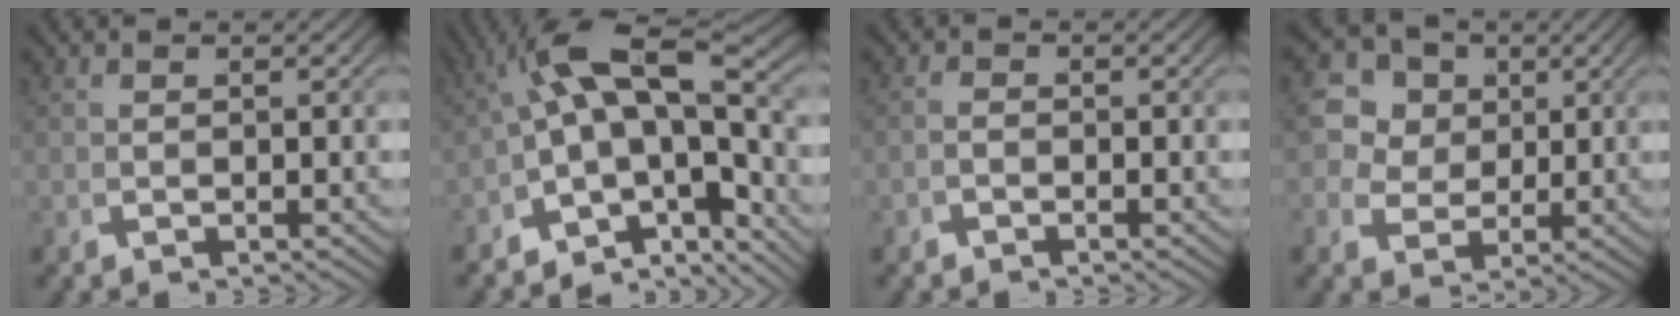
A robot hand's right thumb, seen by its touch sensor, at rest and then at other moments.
{"total": 12.0, "force": [-2.0, 7.6, 9.1], "torque": [-0.167, -0.040, -0.019]}
{"total": 0.7, "force": [-0.7, 0.1, 0.0], "torque": [0.005, 0.001, -0.017]}
{"total": 9.7, "force": [2.3, 8.2, 4.8], "torque": [-0.102, -0.014, 0.032]}